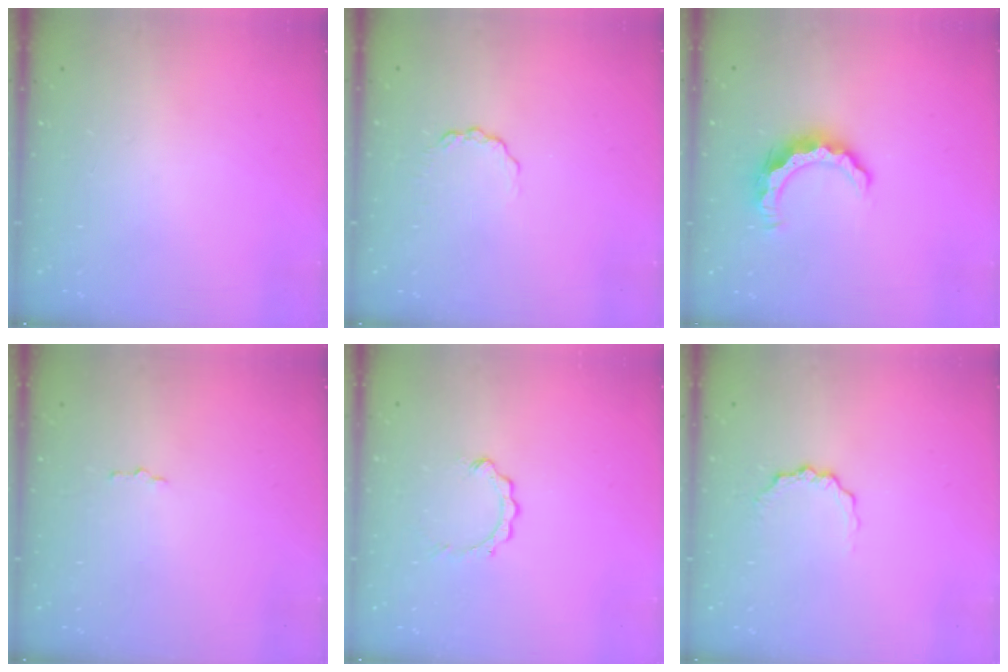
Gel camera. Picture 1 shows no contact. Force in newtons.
{"total": 3.2, "press": 3.2, "slide": 0.4}
{"total": 7.9, "press": 7.9, "slide": 0.3}
{"total": 1.5, "press": 1.5, "slide": 0.2}
{"total": 2.4, "press": 2.4, "slide": 0.3}
{"total": 4.7, "press": 4.7, "slide": 0.5}